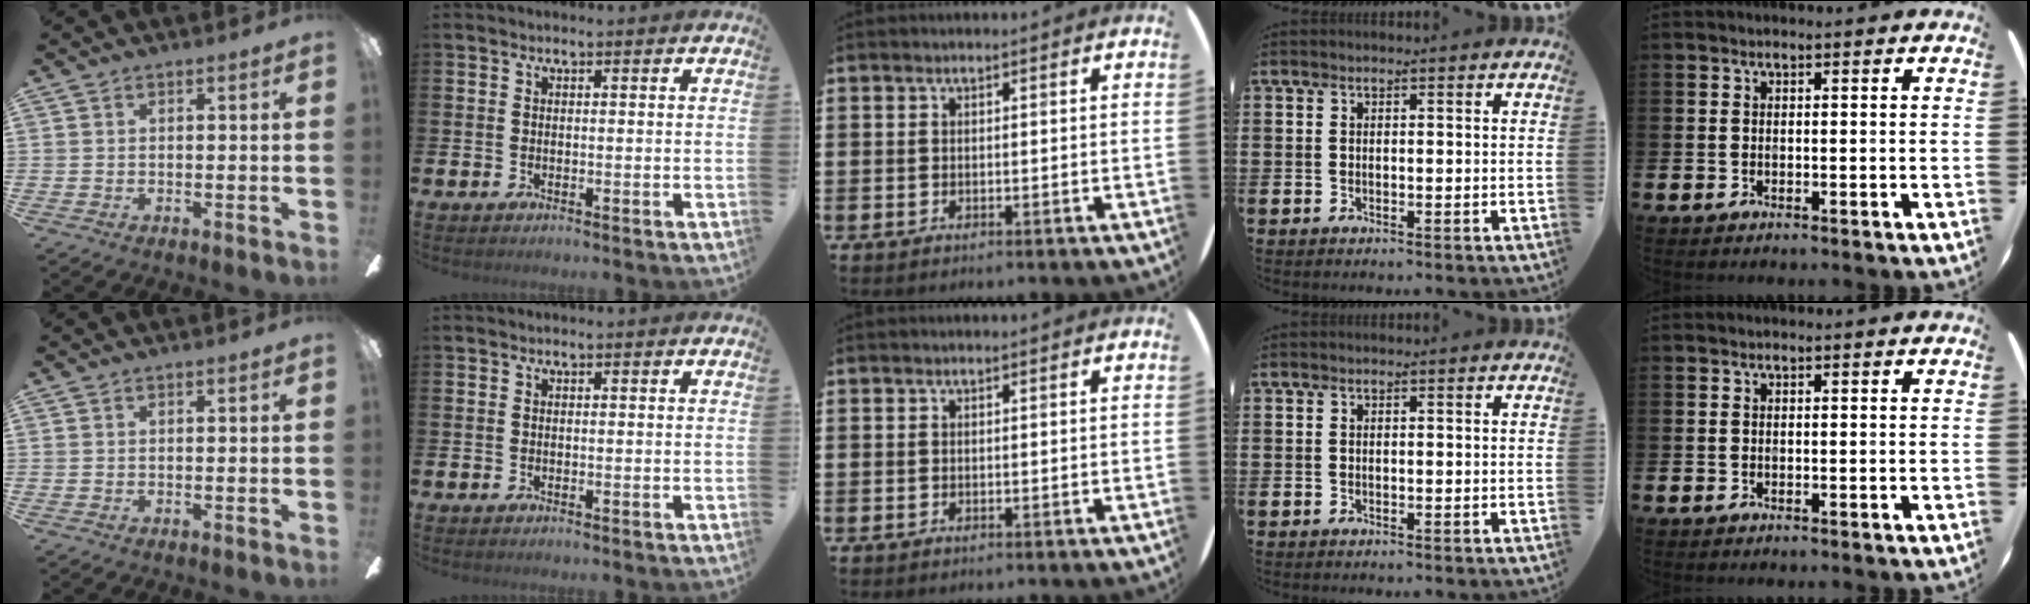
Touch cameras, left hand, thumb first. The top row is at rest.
{}